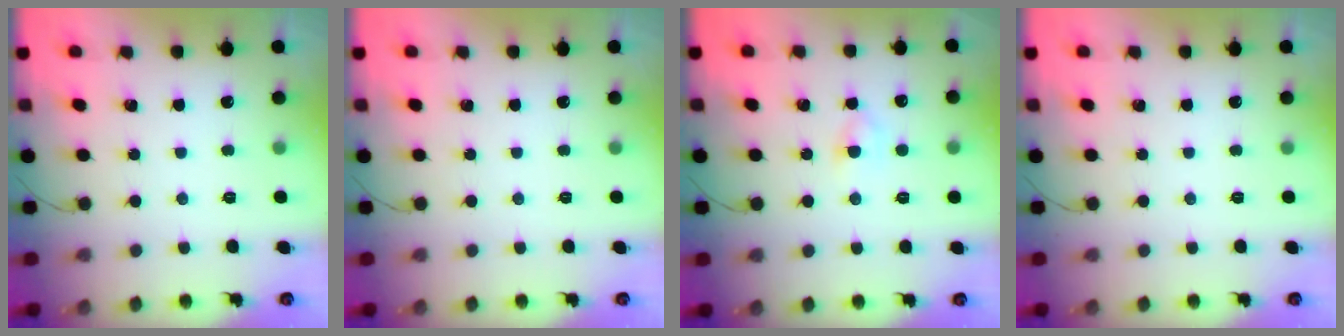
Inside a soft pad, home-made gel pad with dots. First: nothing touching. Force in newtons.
{"total": 0.0}
{"total": 3.7, "press": 3.5, "slide": 1.4}
{"total": 0.0}